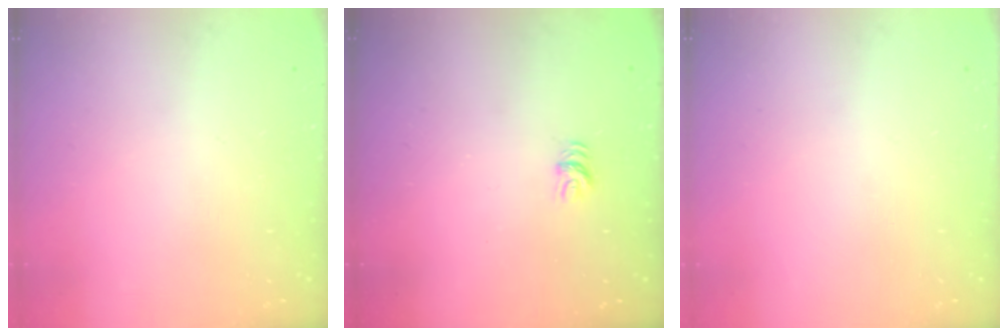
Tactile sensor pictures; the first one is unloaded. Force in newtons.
{"total": 4.7, "press": 4.7, "slide": 0.3}
{"total": 0.0}